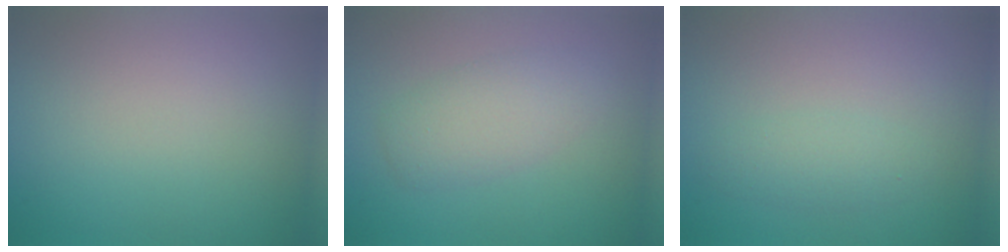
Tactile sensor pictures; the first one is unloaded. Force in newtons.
{"total": 3.2, "press": 3.2, "slide": 0.1}
{"total": 1.6, "press": 1.6, "slide": 0.0}